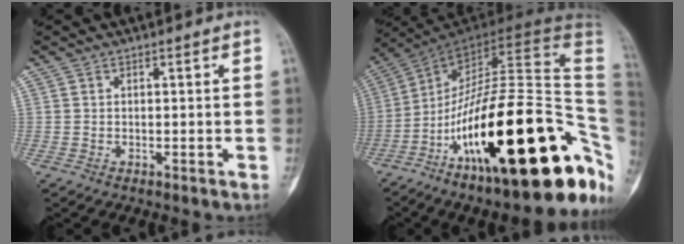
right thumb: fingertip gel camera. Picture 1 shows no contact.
{"total": 37.0, "force": [-10.7, 12.6, 33.1], "torque": [-0.406, 0.085, -0.165]}